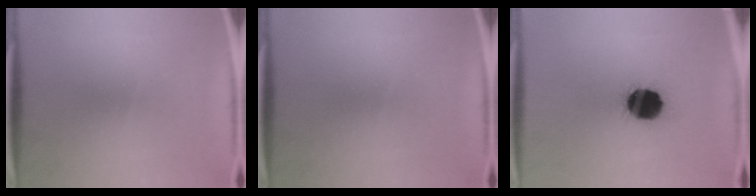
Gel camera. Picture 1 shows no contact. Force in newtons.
{"total": 0.0}
{"total": 15.3}